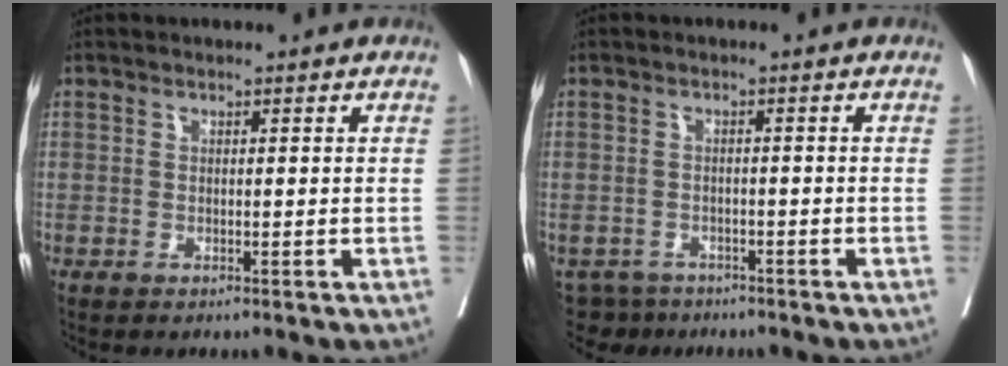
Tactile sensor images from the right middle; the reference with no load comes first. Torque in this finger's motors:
{"motor_torque": [-0.16, -0.21, -0.02, -0.01]}